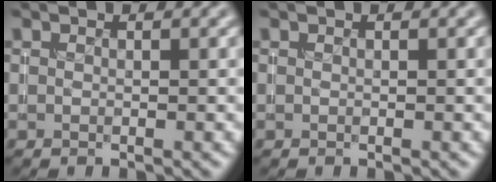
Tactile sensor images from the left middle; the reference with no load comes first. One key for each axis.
{"total": 0.0}